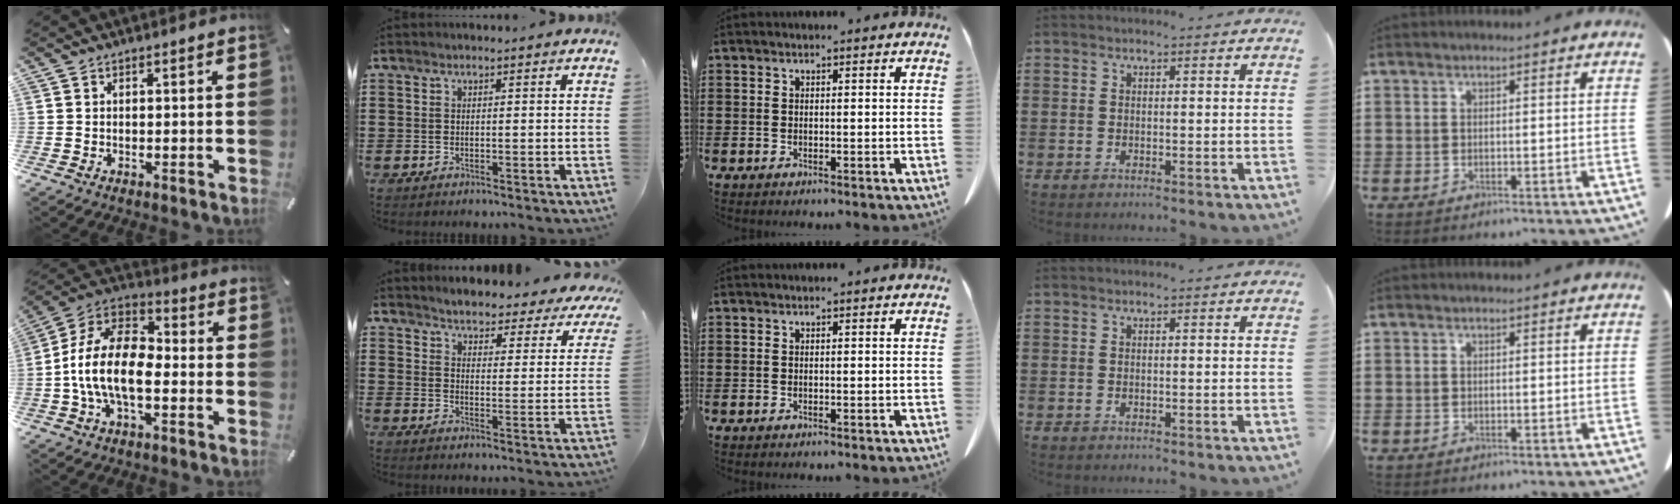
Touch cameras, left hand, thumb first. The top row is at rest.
{"thumb": {"total": 14.6, "force": [-4.4, 8.1, 11.3], "torque": [-0.244, 0.015, -0.083]}, "index": {"total": 3.8, "force": [3.8, -0.1, 0.2], "torque": [-0.028, -0.034, 0.060]}}